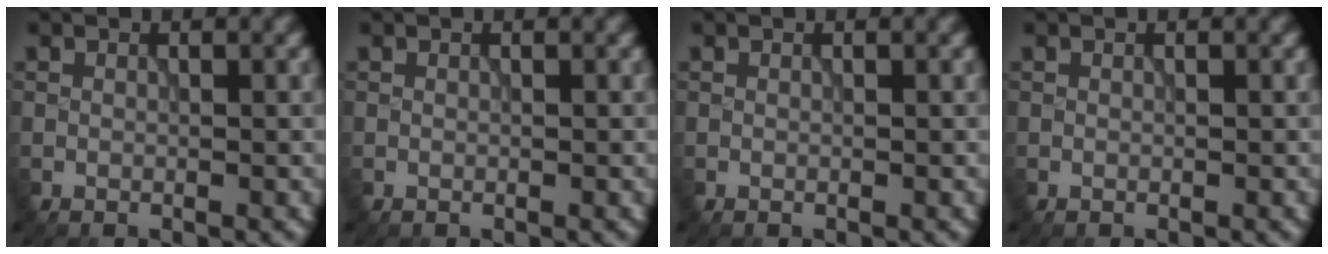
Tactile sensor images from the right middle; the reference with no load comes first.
{"total": 0.0}
{"total": 0.0}
{"total": 0.0}